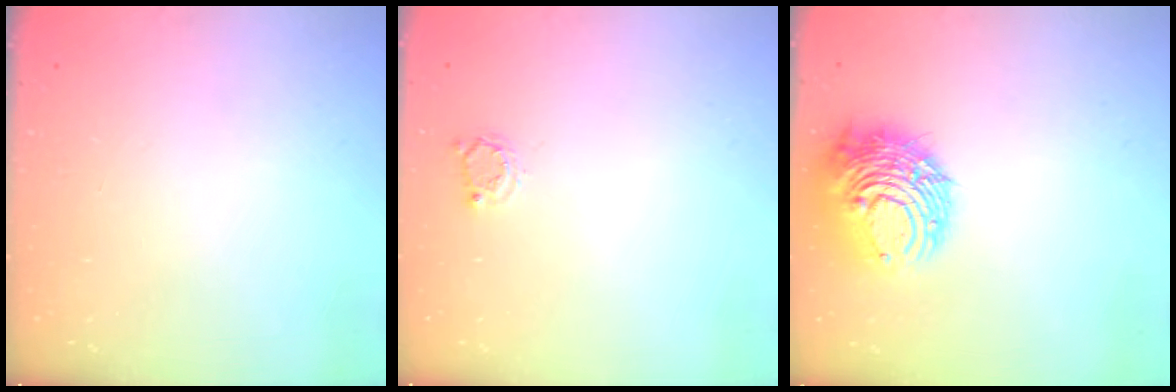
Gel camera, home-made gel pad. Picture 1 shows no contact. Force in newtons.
{"total": 2.5, "press": 2.5, "slide": 0.3}
{"total": 12.7, "press": 12.6, "slide": 1.0}